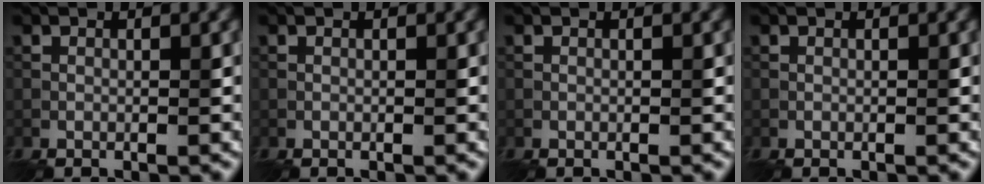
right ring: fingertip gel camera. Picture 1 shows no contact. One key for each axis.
{"total": 0.0}
{"total": 0.0}
{"total": 0.0}